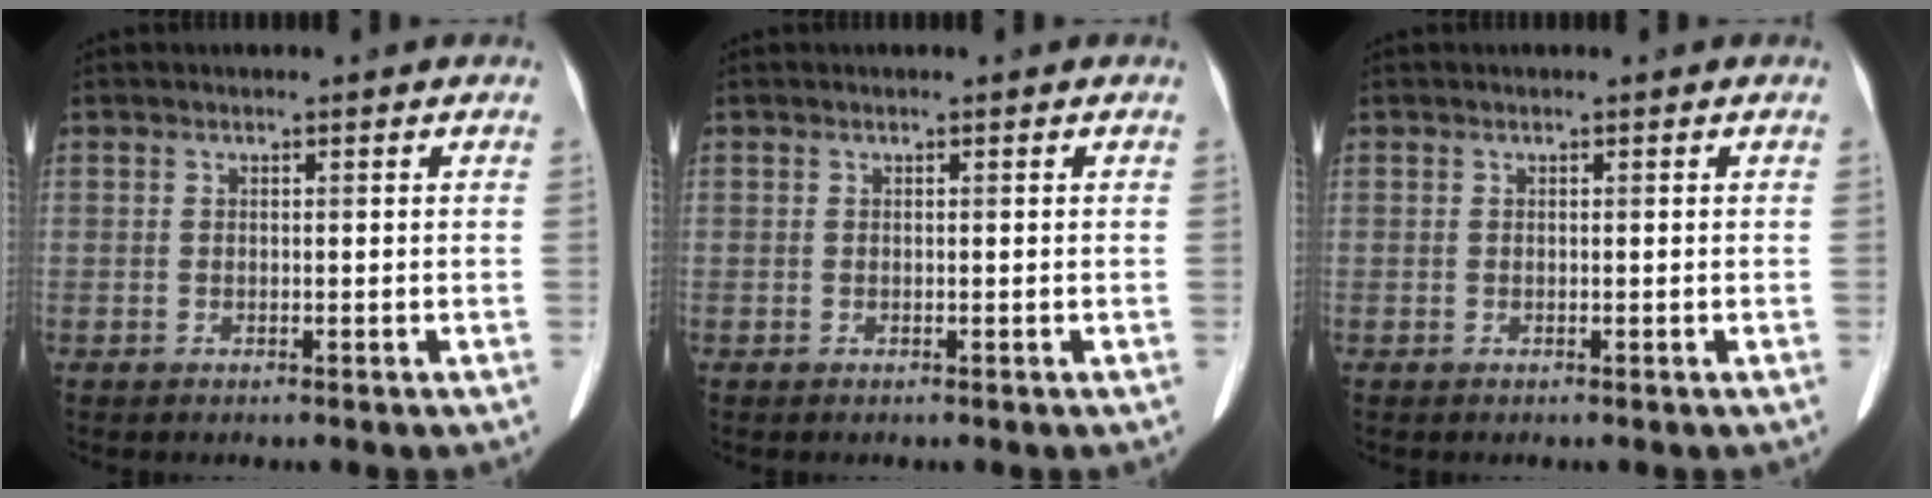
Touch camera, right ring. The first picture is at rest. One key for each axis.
{"total": 0.0}
{"total": 0.0}